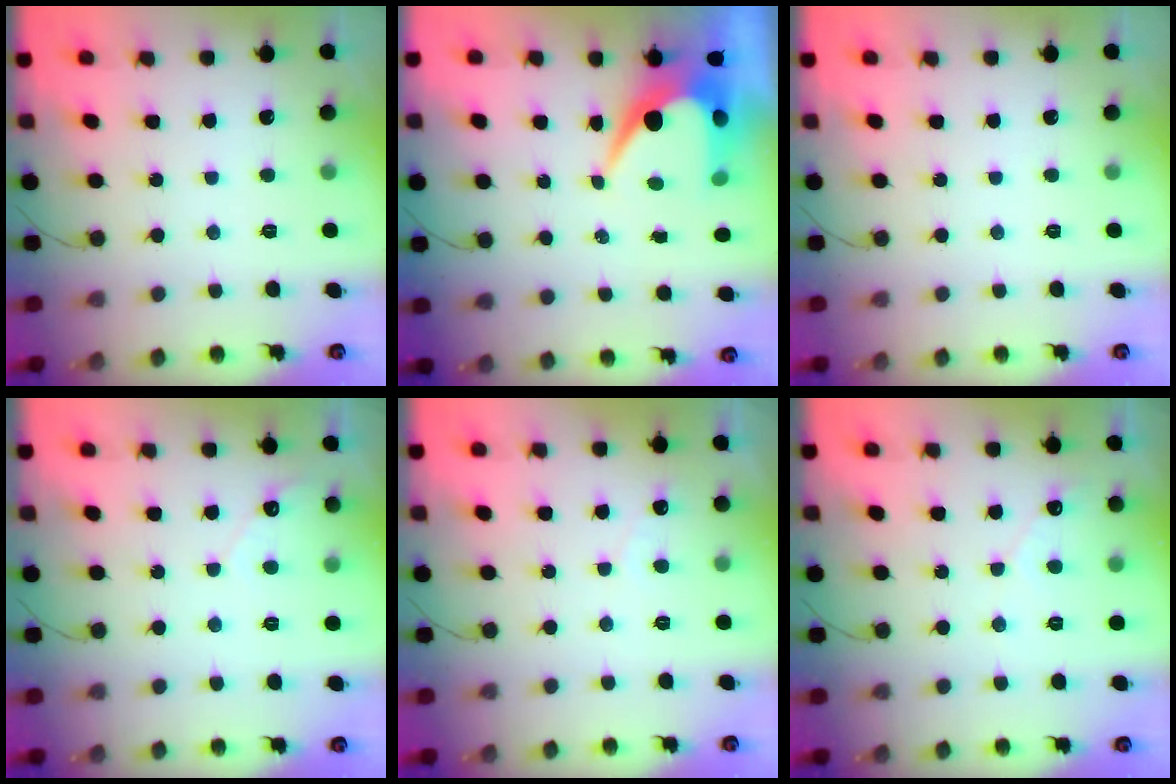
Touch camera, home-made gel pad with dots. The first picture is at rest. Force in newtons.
{"total": 8.9, "press": 8.9, "slide": 0.5}
{"total": 0.0}
{"total": 2.7, "press": 2.7, "slide": 0.2}
{"total": 2.2, "press": 2.2, "slide": 0.0}
{"total": 2.5, "press": 2.5, "slide": 0.1}